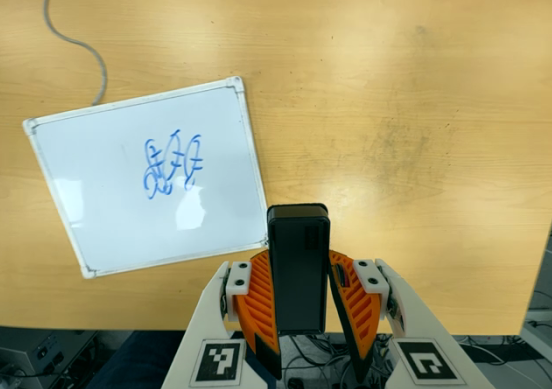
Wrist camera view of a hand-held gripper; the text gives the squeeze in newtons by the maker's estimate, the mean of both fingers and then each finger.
{"total": 6.5, "left": 5.9, "right": 7.2}